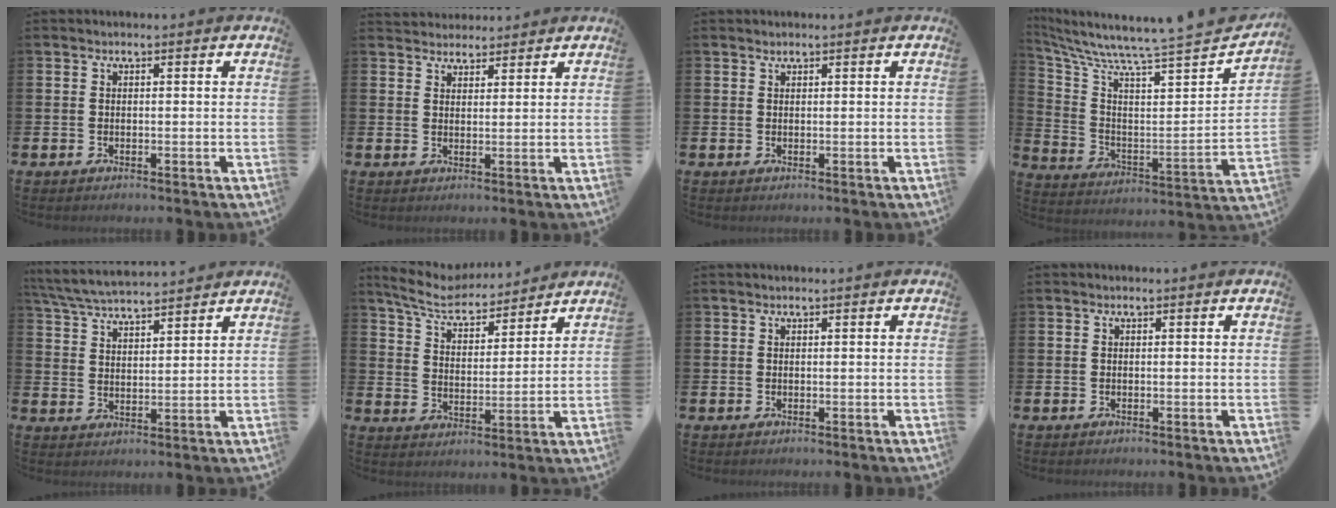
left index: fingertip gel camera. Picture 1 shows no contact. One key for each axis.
{"total": 3.2, "fx": 3.0, "fy": 1.0, "fz": -0.2, "tx": 0.005, "ty": -0.011, "tz": 0.054}
{"total": 0.6, "fx": 0.6, "fy": 0.2, "fz": 0.0, "tx": 0.008, "ty": -0.001, "tz": 0.009}
{"total": 7.0, "fx": 6.8, "fy": 0.1, "fz": 1.6, "tx": -0.057, "ty": -0.086, "tz": 0.101}
{"total": 5.8, "fx": 5.7, "fy": 0.4, "fz": 1.0, "tx": -0.039, "ty": -0.030, "tz": 0.102}
{"total": 7.2, "fx": 6.7, "fy": 1.6, "fz": 2.1, "tx": -0.067, "ty": -0.042, "tz": 0.116}
{"total": 0.0}
{"total": 0.0}